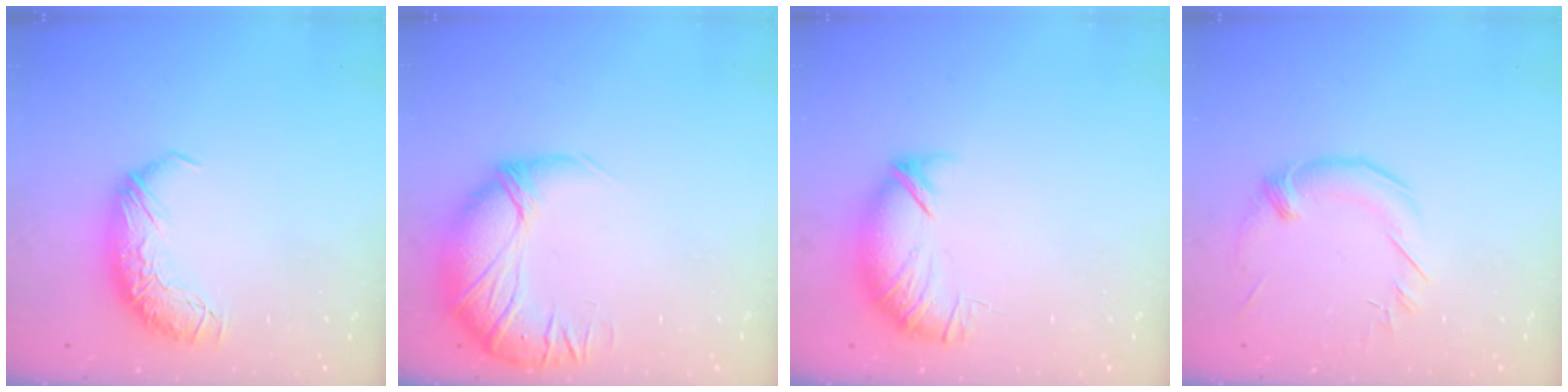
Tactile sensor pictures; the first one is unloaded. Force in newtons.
{"total": 2.5, "press": 0.4, "slide": 2.5}
{"total": 5.3, "press": 4.9, "slide": 2.0}
{"total": 1.3, "press": 0.5, "slide": 1.2}